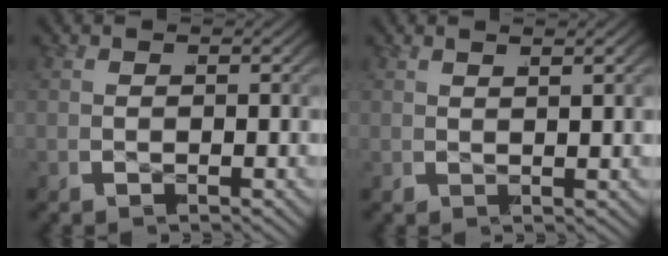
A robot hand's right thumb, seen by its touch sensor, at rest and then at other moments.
{"total": 1.7, "force": [0.9, -1.4, -0.2], "torque": [0.008, 0.013, 0.017]}